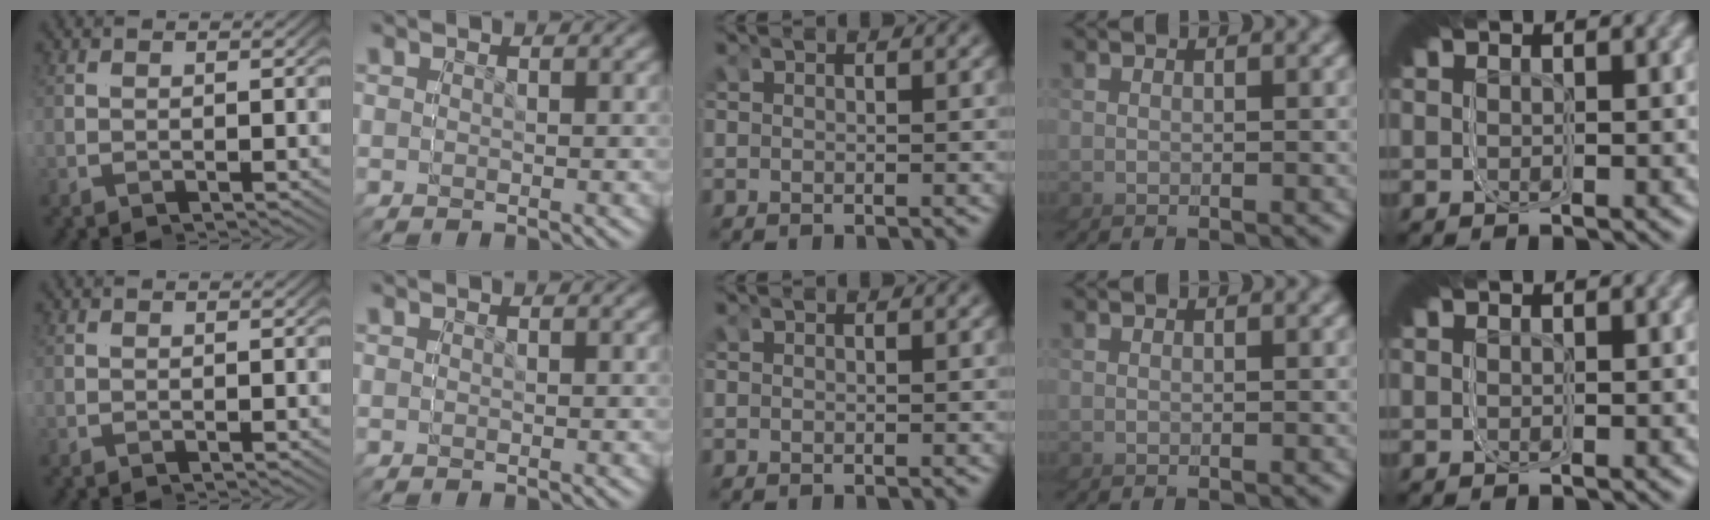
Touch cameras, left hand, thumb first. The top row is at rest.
{}